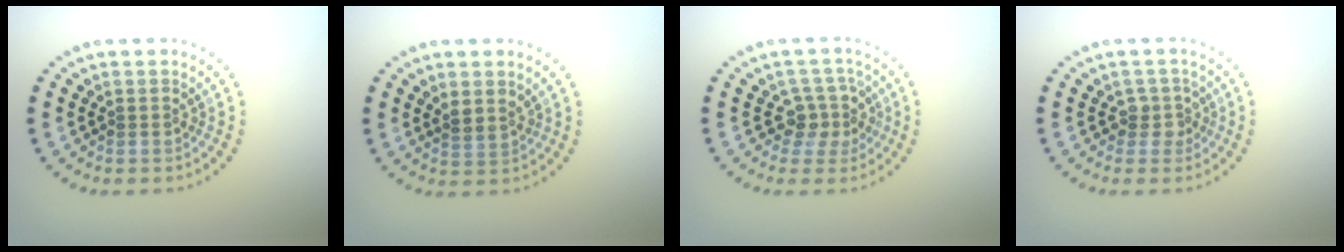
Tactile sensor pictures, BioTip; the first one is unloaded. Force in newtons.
{"total": 1.5, "press": 1.1, "slide": 1.0}
{"total": 2.8, "press": 2.2, "slide": 1.7}
{"total": 1.8, "press": 1.3, "slide": 1.2}